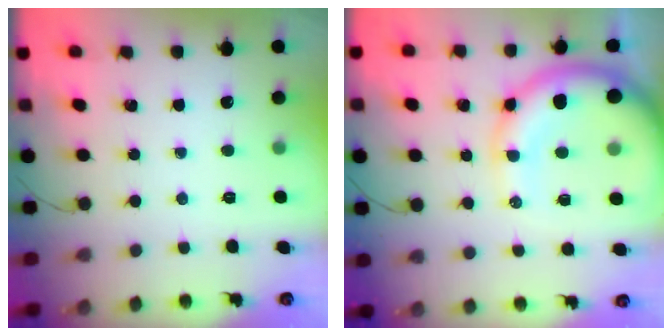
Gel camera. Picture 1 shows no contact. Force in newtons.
{"total": 15.1, "press": 14.8, "slide": 3.1}